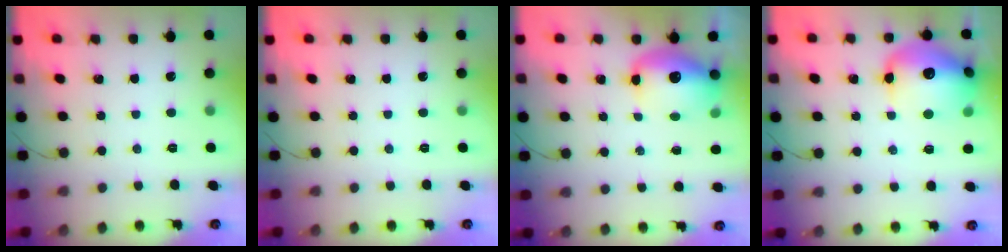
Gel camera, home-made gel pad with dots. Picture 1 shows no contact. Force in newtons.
{"total": 0.0}
{"total": 11.7, "press": 11.3, "slide": 2.9}
{"total": 18.5, "press": 18.3, "slide": 2.8}